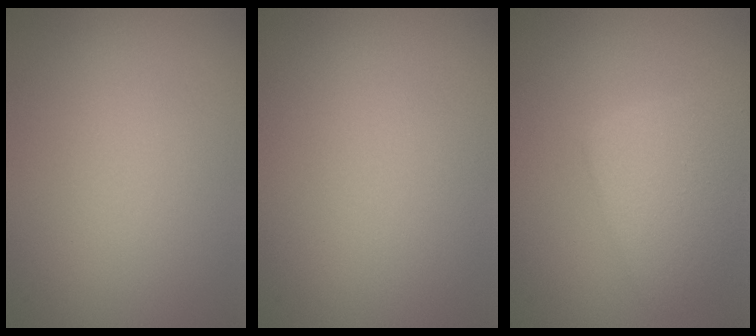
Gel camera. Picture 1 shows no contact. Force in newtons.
{"total": 0.0}
{"total": 4.1, "press": 4.1, "slide": 0.1}